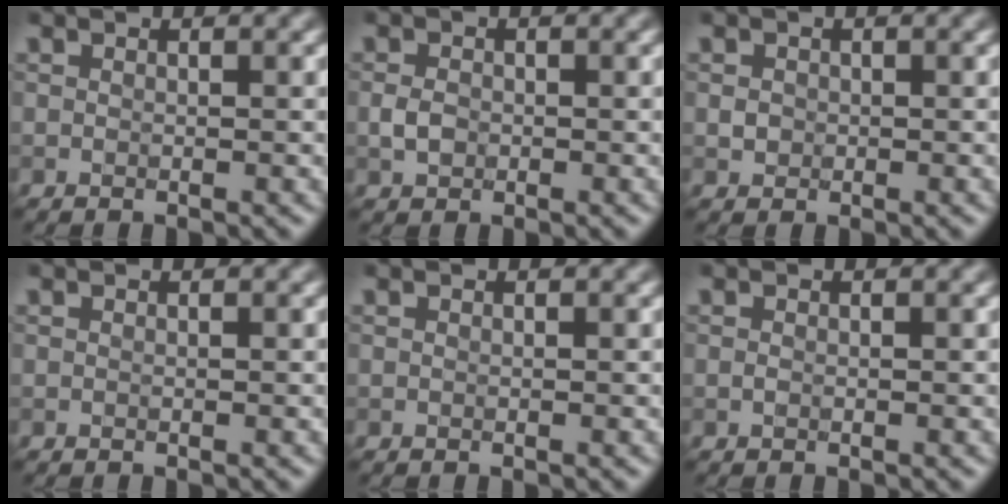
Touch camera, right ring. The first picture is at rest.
{"total": 1.6, "force": [-0.3, 1.2, 0.9], "torque": [-0.019, 0.000, -0.010]}
{"total": 0.9, "force": [-0.1, 0.9, 0.3], "torque": [-0.002, -0.003, -0.003]}
{"total": 0.0}
{"total": 0.0}
{"total": 0.0}